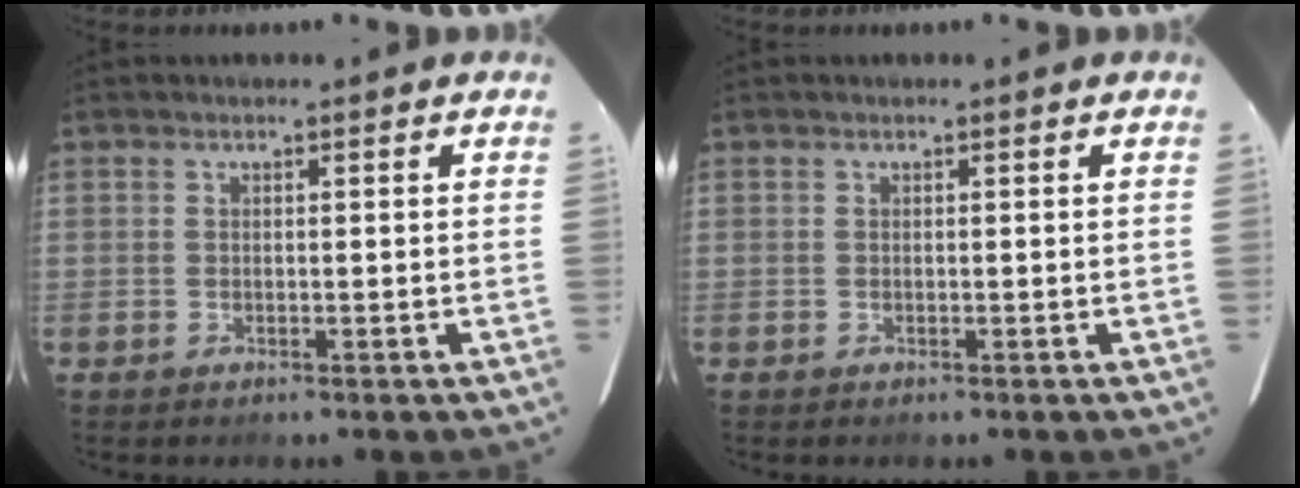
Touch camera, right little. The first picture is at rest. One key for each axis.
{"total": 0.0}